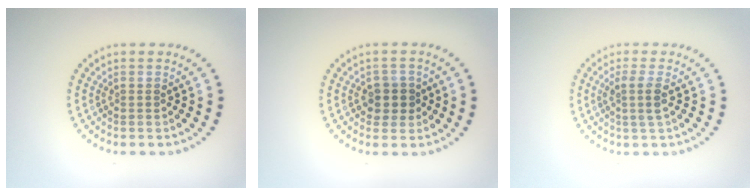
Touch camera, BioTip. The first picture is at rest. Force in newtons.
{"total": 2.4, "press": 2.2, "slide": 0.9}
{"total": 1.9, "press": 1.6, "slide": 1.1}